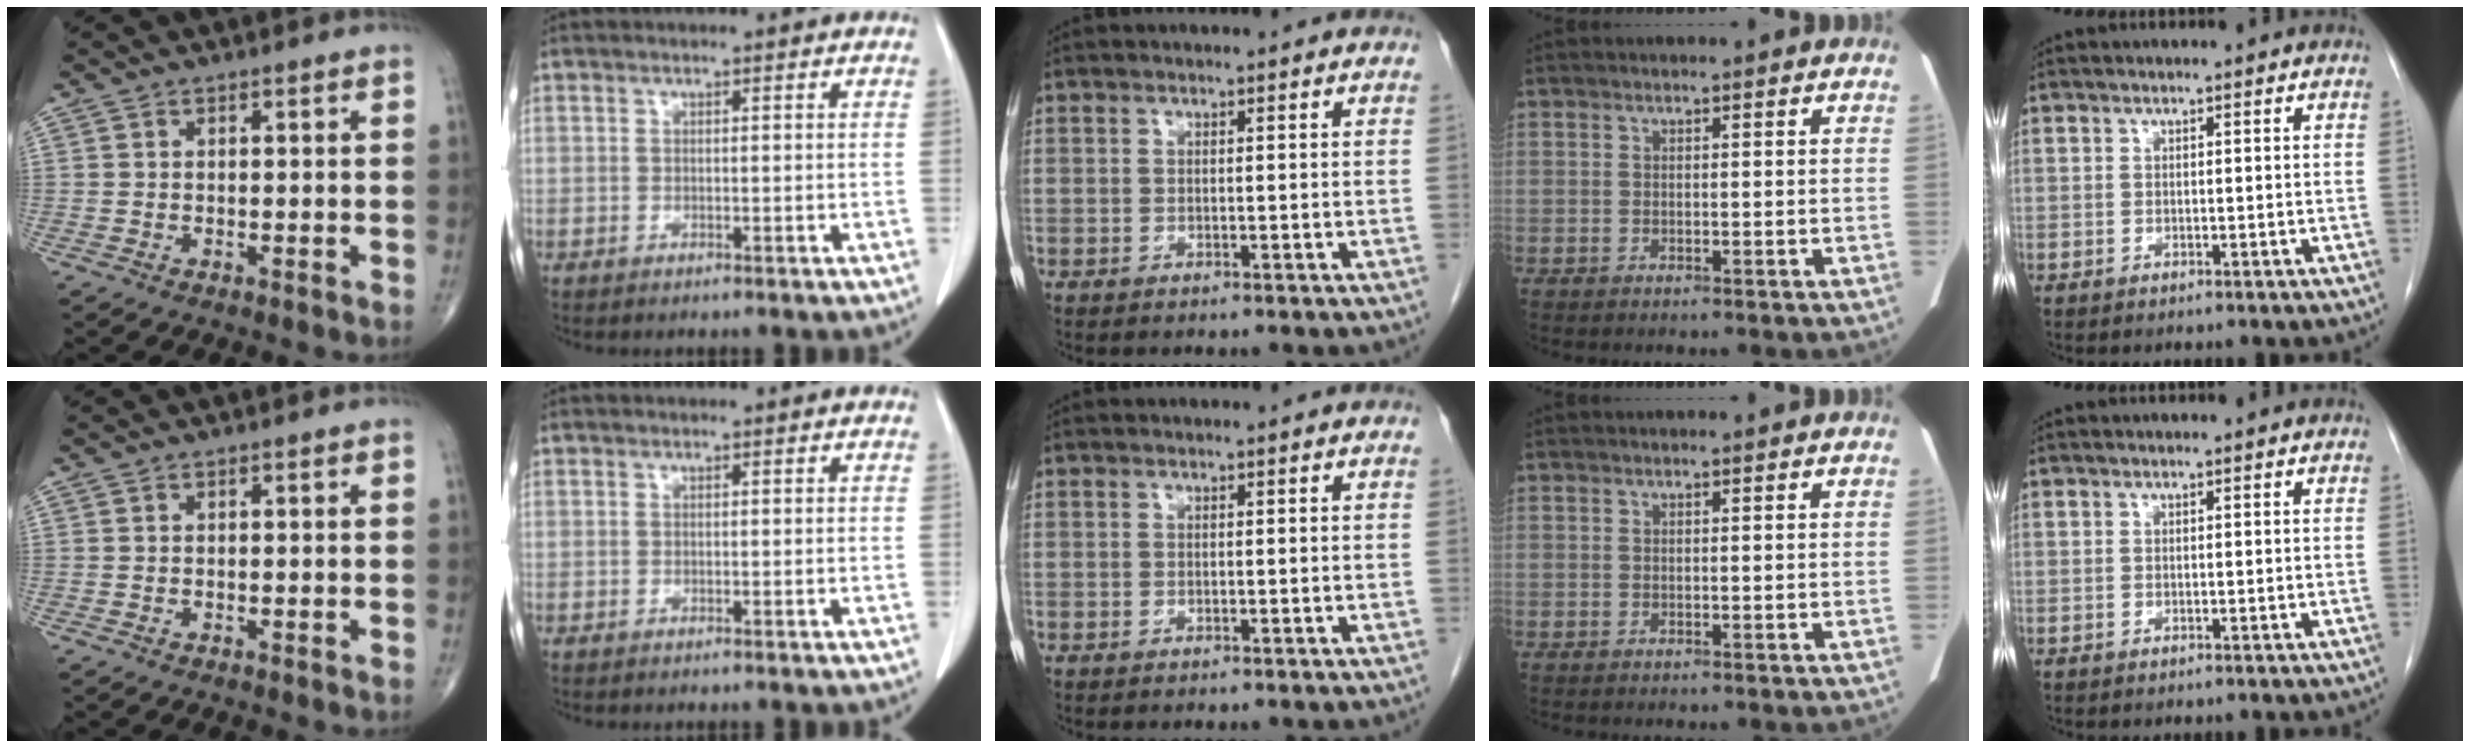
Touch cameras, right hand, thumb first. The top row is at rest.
{}